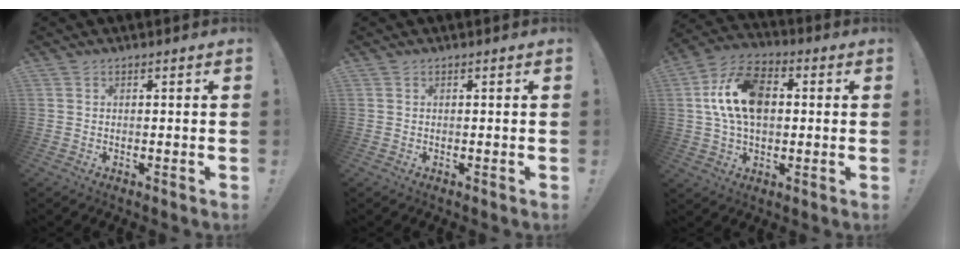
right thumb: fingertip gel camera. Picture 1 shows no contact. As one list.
[{"total": 0.0}, {"total": 16.4, "force": [2.2, 10.6, 12.2], "torque": [-0.224, 0.012, 0.042]}]